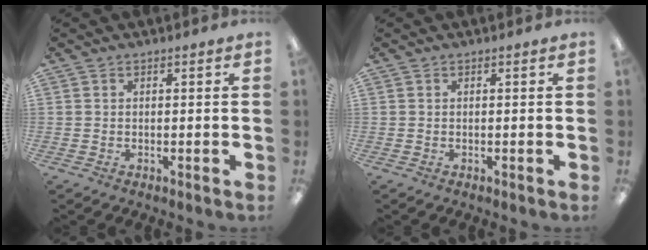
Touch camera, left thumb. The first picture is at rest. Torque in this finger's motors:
{"motor_torque": [-0.07, 0.02, 0.00, 0.00, 0.00]}